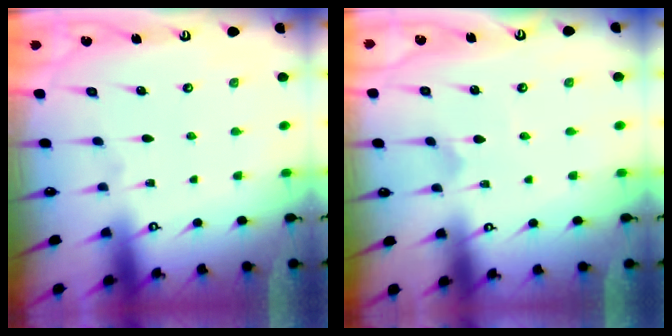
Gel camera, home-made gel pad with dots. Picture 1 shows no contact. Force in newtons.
{"total": 0.9, "press": 0.9, "slide": 0.1}